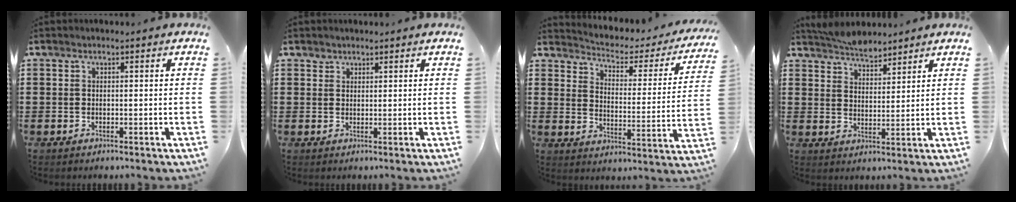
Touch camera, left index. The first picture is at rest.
{"total": 1.4, "force": [1.2, 0.7, 0.0], "torque": [-0.003, 0.002, 0.024]}
{"total": 2.8, "force": [2.6, 0.9, 0.6], "torque": [-0.033, -0.027, 0.035]}
{"total": 4.7, "force": [4.5, 1.0, 0.8], "torque": [-0.030, -0.012, 0.086]}